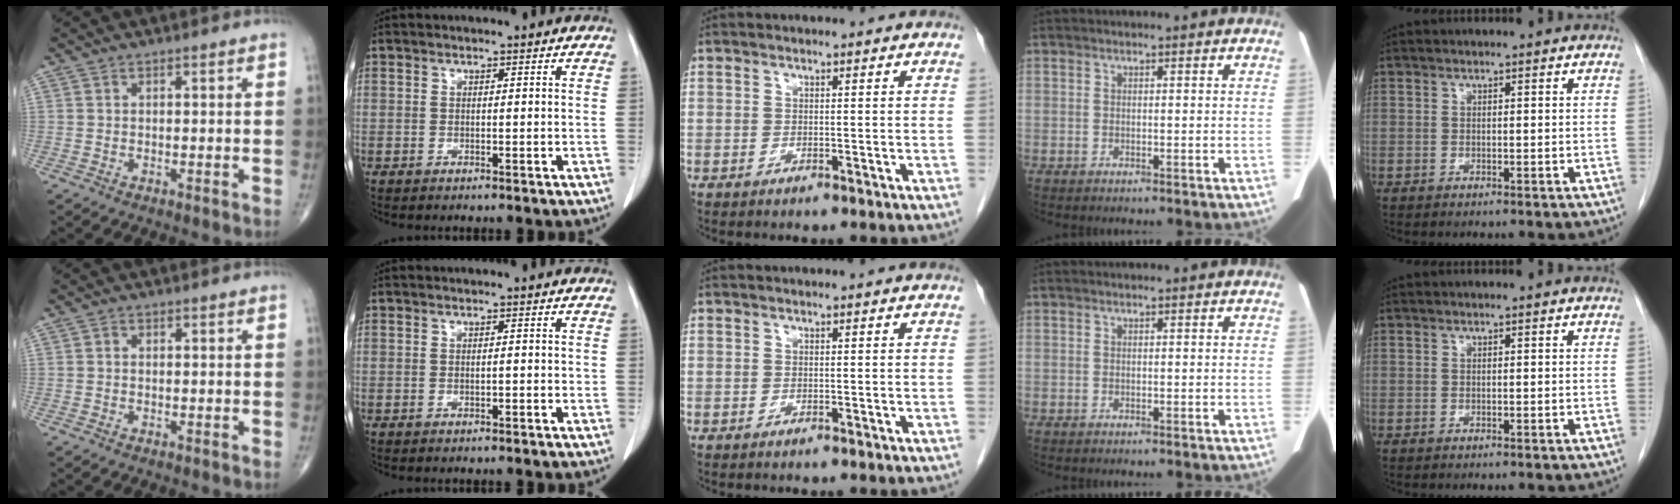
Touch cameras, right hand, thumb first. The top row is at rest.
{"thumb": {"total": 0.7, "force": [0.0, 0.5, 0.4], "torque": [-0.008, 0.004, -0.001]}, "index": {"total": 0.6, "force": [-0.2, 0.1, 0.6], "torque": [-0.009, 0.001, -0.002]}}